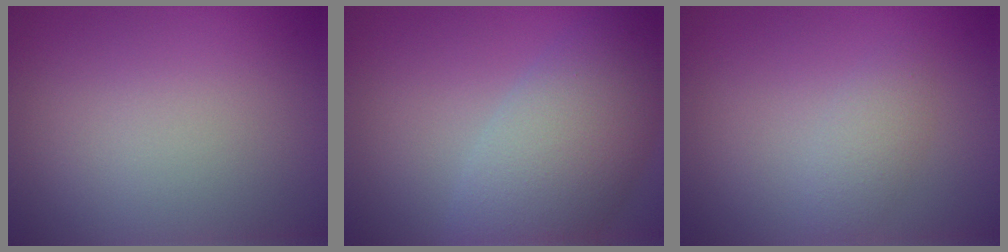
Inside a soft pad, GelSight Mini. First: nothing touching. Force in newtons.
{"total": 7.7, "press": 7.7, "slide": 0.3}
{"total": 1.7, "press": 1.7, "slide": 0.1}